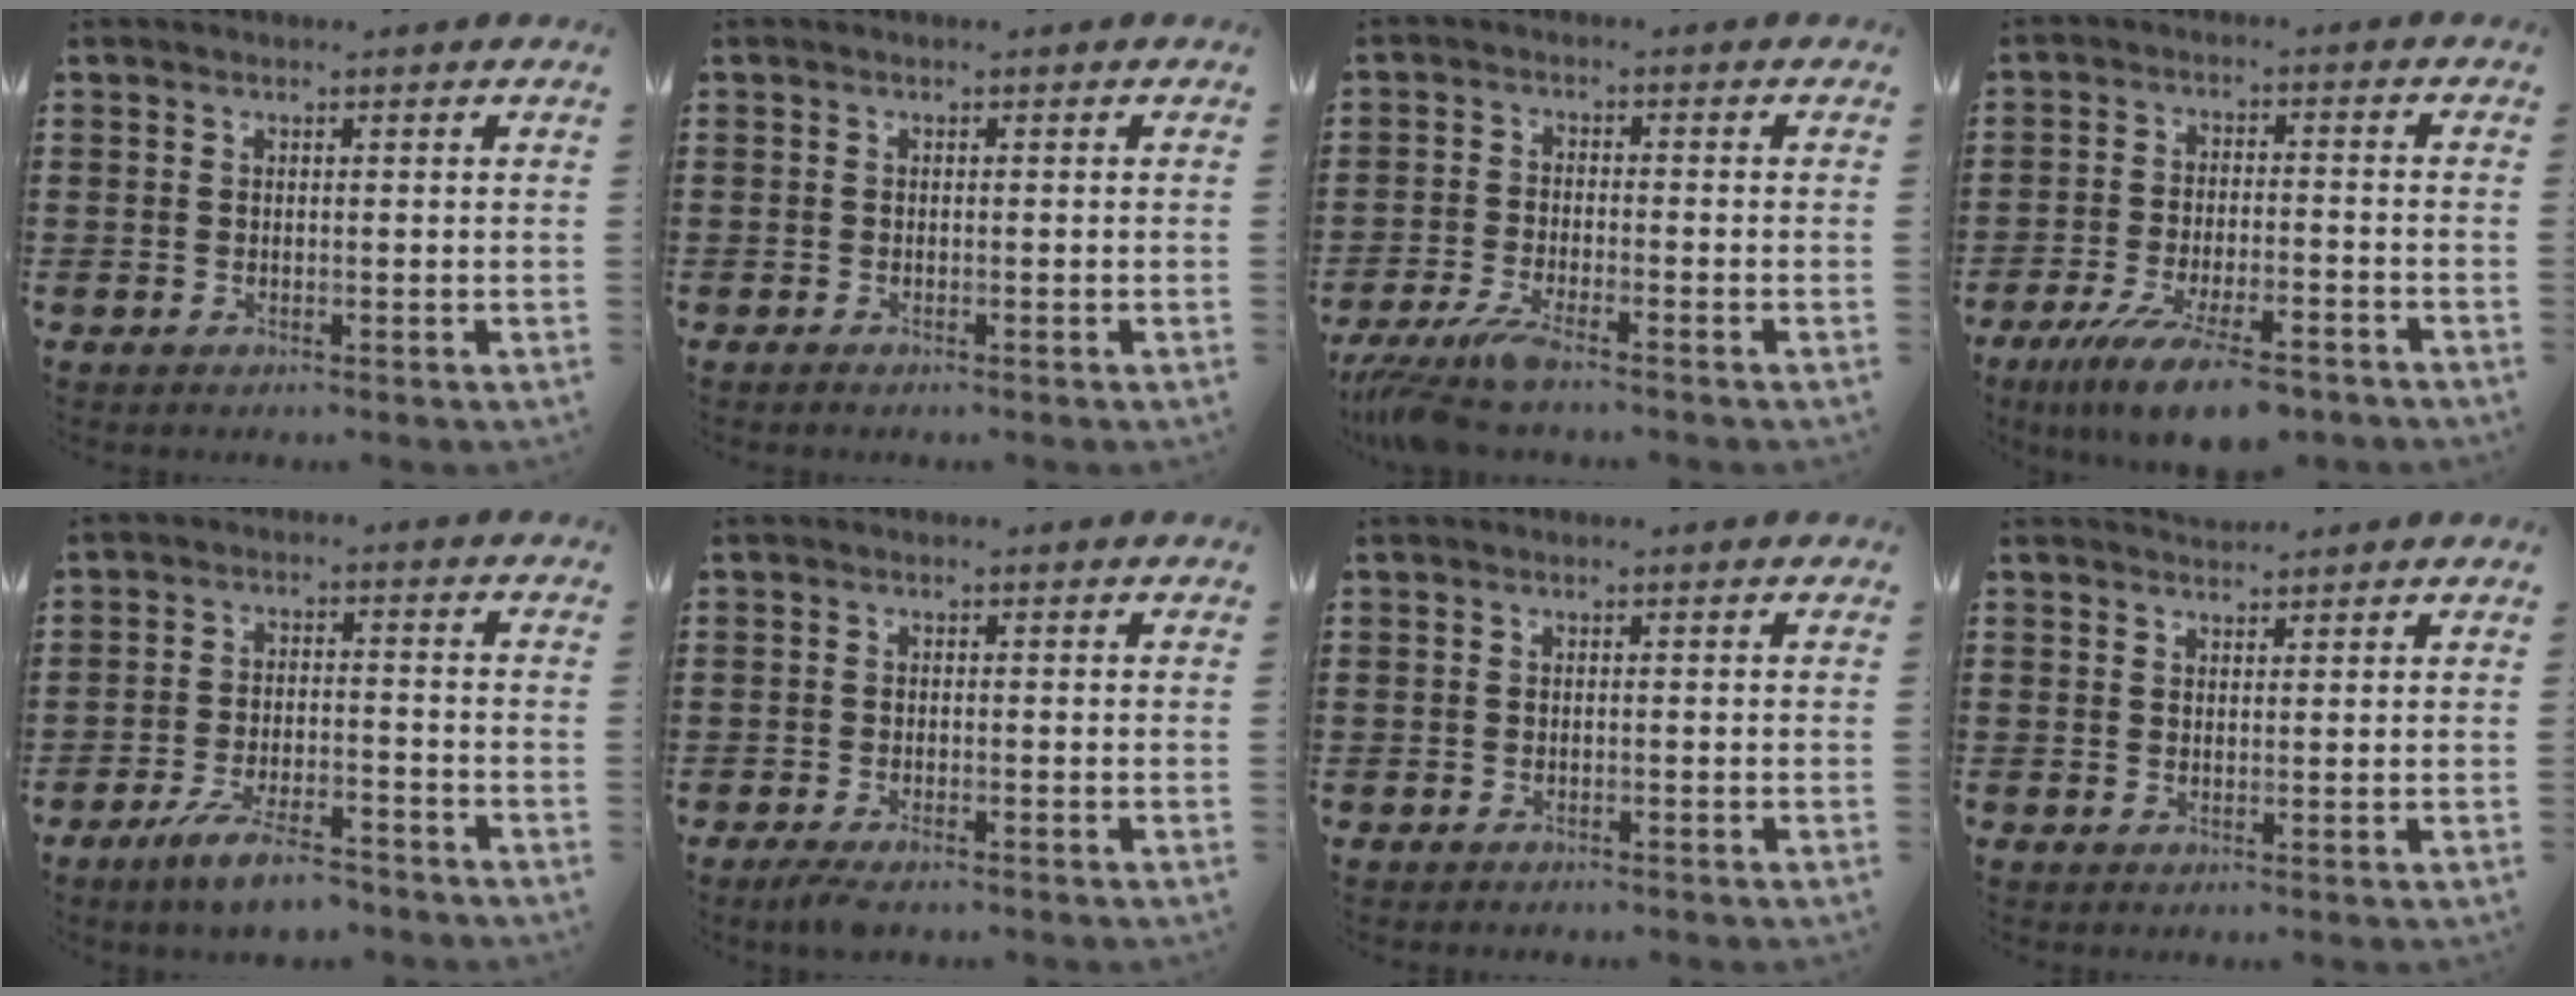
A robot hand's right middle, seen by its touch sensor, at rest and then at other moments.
{"total": 0.0}
{"total": 5.4, "force": [-4.4, 0.3, 3.2], "torque": [-0.086, -0.024, -0.089]}
{"total": 10.1, "force": [-7.5, 1.9, 6.4], "torque": [-0.123, 0.004, -0.139]}
{"total": 6.6, "force": [-5.5, 0.9, 3.5], "torque": [-0.076, -0.003, -0.104]}
{"total": 1.9, "force": [-1.5, 0.2, 1.1], "torque": [-0.035, -0.005, -0.032]}
{"total": 0.7, "force": [-0.7, 0.2, -0.1], "torque": [0.000, 0.001, -0.015]}
{"total": 1.5, "force": [1.4, 0.3, 0.0], "torque": [-0.004, 0.003, 0.027]}